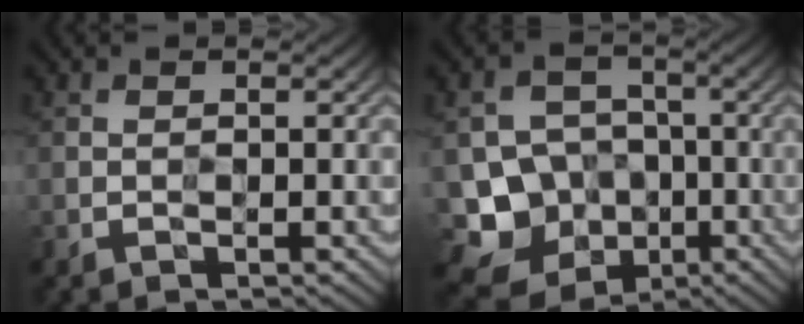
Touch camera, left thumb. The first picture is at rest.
{"total": 11.6, "force": [-5.2, 9.9, 3.1], "torque": [-0.087, -0.035, -0.098]}